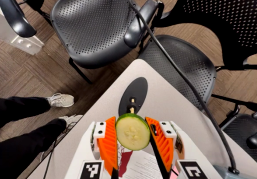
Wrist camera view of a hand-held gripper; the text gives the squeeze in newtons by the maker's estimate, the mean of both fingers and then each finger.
{"total": 11.0, "left": 10.4, "right": 11.7}